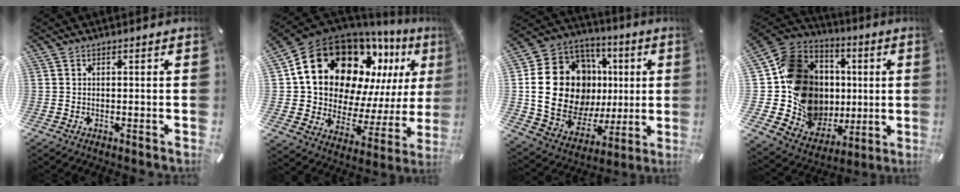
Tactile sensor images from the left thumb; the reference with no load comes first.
{"total": 21.5, "force": [11.1, 14.9, 10.8], "torque": [-0.181, -0.092, 0.212]}
{"total": 23.7, "force": [3.6, 18.4, 14.5], "torque": [-0.276, -0.025, 0.091]}
{"total": 20.4, "force": [1.6, 18.3, 8.8], "torque": [-0.148, -0.024, 0.069]}